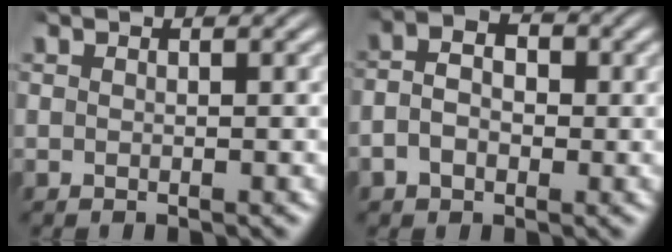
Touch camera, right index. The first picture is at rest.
{"total": 4.9, "force": [-0.3, 3.6, 3.3], "torque": [-0.059, 0.001, -0.012]}